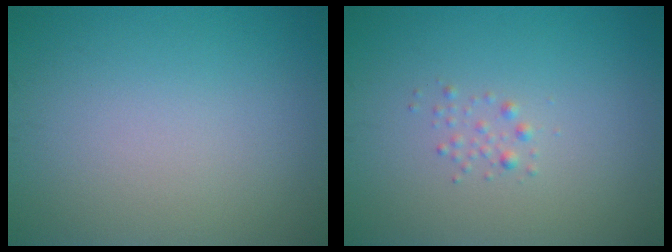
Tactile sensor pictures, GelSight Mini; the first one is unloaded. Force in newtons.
{"total": 0.8, "press": 0.8, "slide": 0.1}